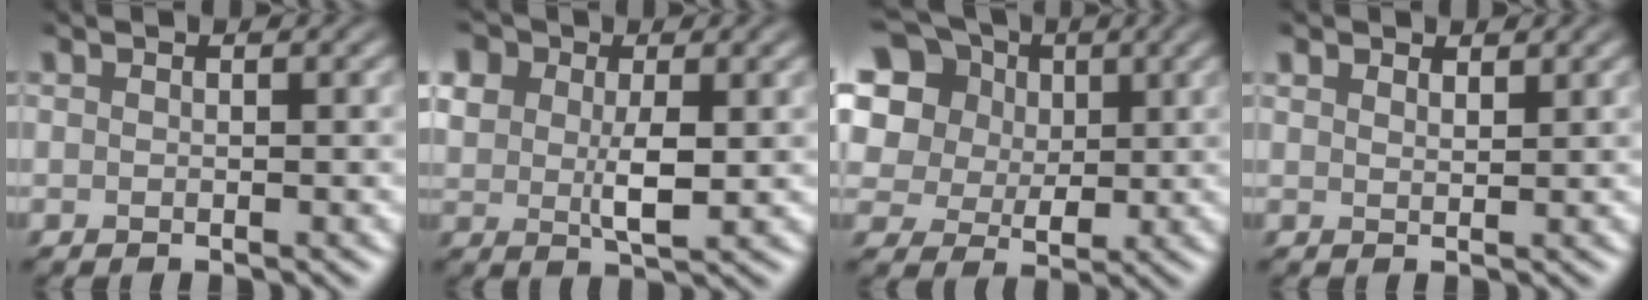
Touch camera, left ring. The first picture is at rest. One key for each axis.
{"total": 5.7, "fx": 1.0, "fy": 3.7, "fz": 4.2, "tx": -0.087, "ty": -0.006, "tz": 0.021}
{"total": 15.0, "fx": 7.2, "fy": 11.4, "fz": 6.6, "tx": -0.179, "ty": 0.038, "tz": 0.134}
{"total": 1.5, "fx": 1.3, "fy": 0.5, "fz": 0.5, "tx": -0.013, "ty": -0.001, "tz": 0.024}